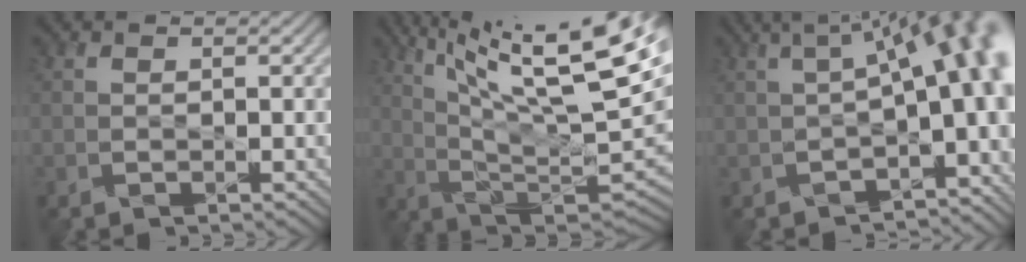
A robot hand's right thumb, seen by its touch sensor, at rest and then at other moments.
{"total": 22.0, "force": [12.1, 5.5, 17.5], "torque": [-0.289, 0.025, 0.197]}
{"total": 12.9, "force": [-1.0, 5.2, 11.8], "torque": [-0.147, 0.013, -0.005]}